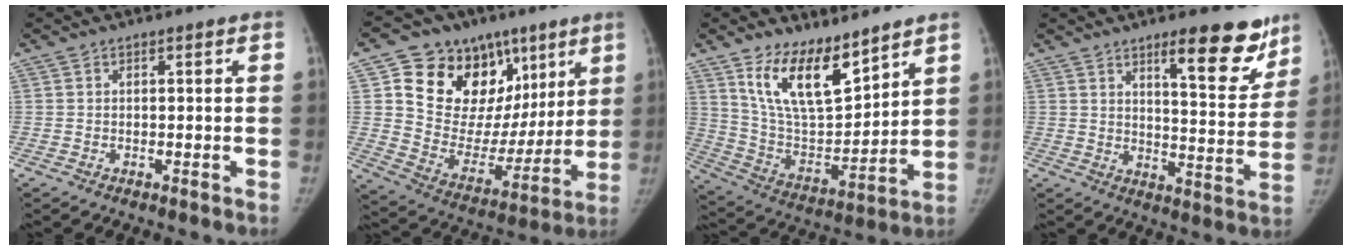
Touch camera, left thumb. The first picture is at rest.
{"total": 24.2, "force": [10.7, 17.1, 13.3], "torque": [-0.148, -0.011, 0.185]}
{"total": 15.4, "force": [10.6, 6.2, 9.3], "torque": [-0.126, -0.072, 0.211]}
{"total": 13.4, "force": [9.0, 3.9, 9.2], "torque": [-0.081, -0.062, 0.129]}